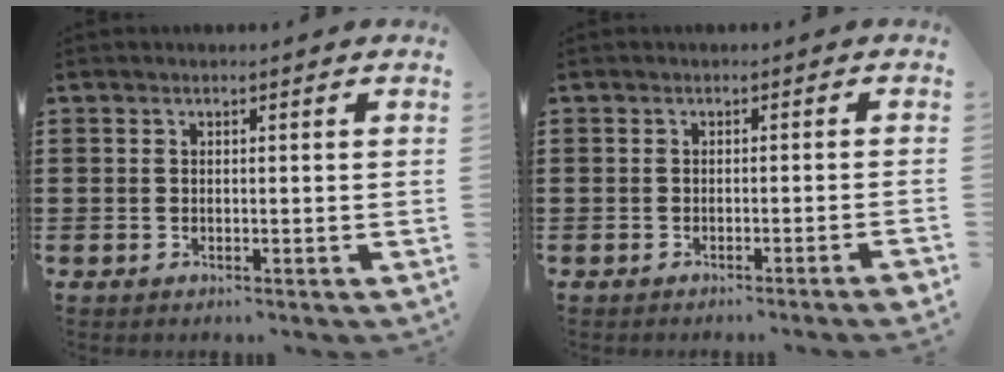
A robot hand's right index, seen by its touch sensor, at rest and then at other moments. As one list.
[{"total": 1.2, "force": [-0.8, -0.3, 0.9], "torque": [-0.016, -0.005, -0.015]}]